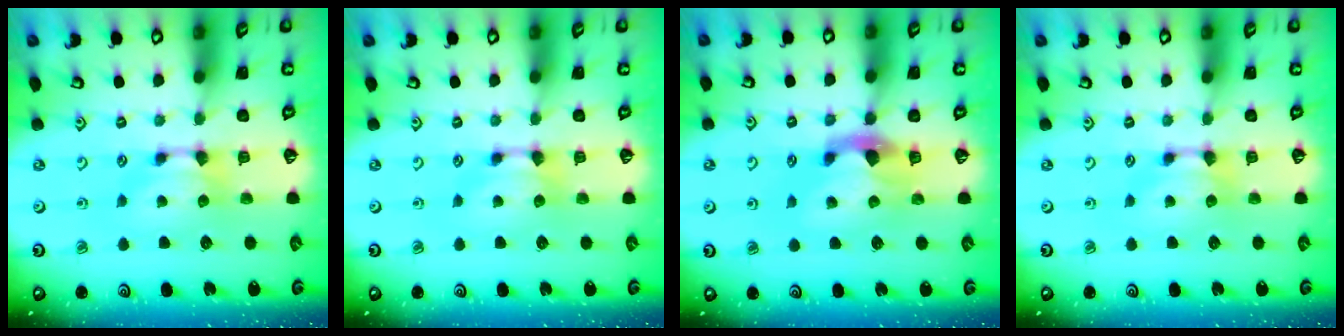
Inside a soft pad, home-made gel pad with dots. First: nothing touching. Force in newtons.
{"total": 0.0}
{"total": 2.7, "press": 2.4, "slide": 1.3}
{"total": 0.0}